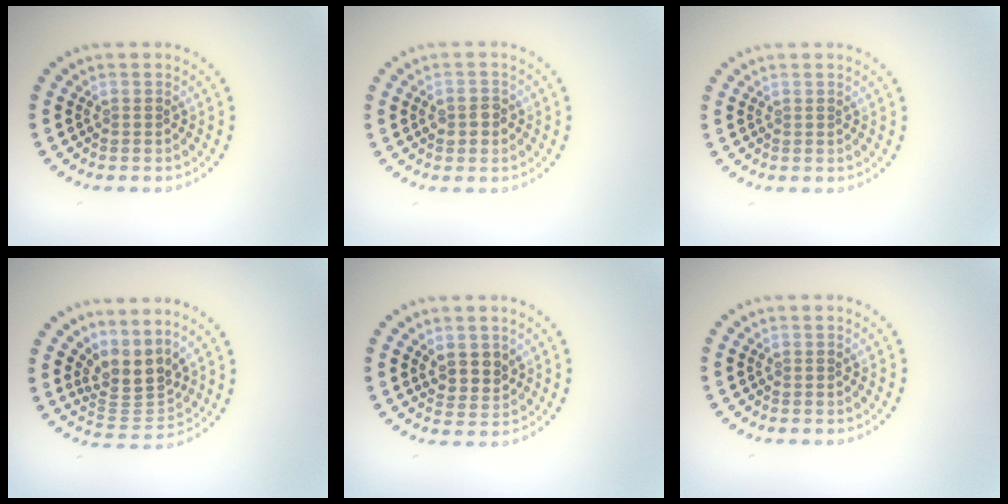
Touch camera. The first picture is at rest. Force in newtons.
{"total": 1.8, "press": 1.8, "slide": 0.1}
{"total": 0.0}
{"total": 3.6, "press": 2.6, "slide": 2.5}
{"total": 2.3, "press": 2.1, "slide": 1.0}
{"total": 0.0}